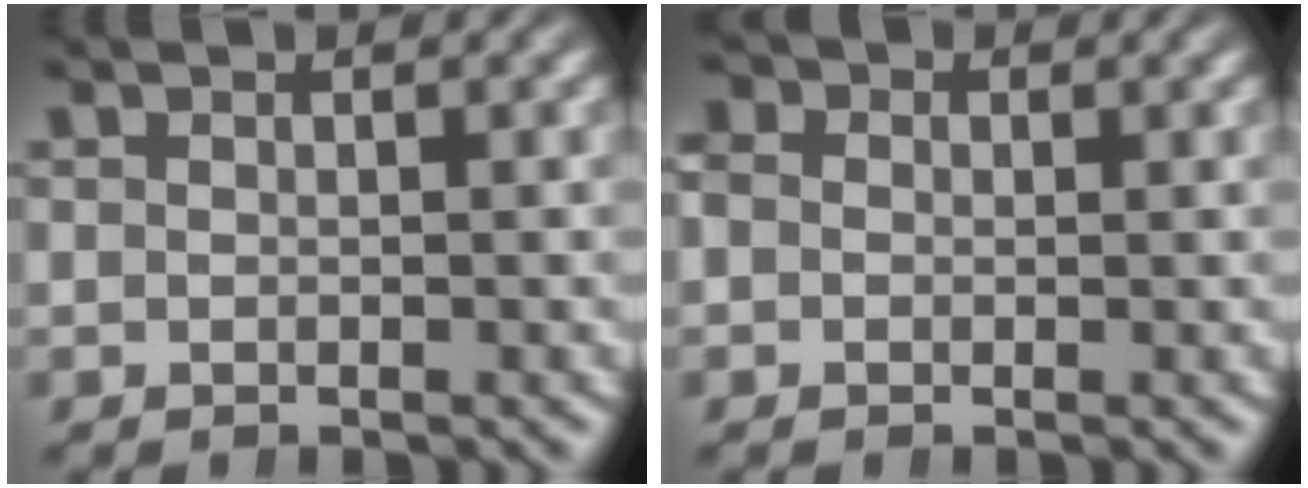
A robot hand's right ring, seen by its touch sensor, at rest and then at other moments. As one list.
[{"total": 4.1, "force": [0.3, 3.8, 1.5], "torque": [-0.039, 0.006, -0.008]}]